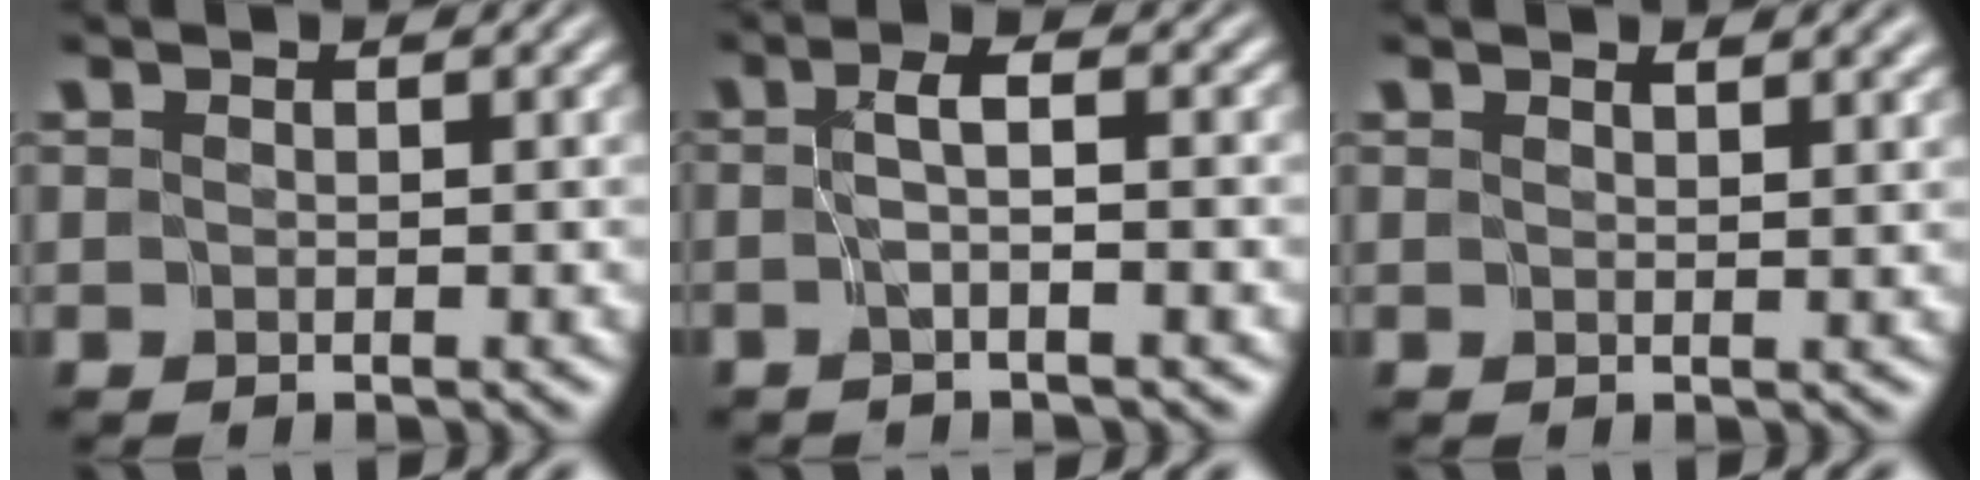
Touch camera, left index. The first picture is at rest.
{"total": 2.2, "force": [-0.4, -0.2, 2.1], "torque": [-0.035, 0.000, -0.008]}
{"total": 1.5, "force": [1.4, 0.2, 0.7], "torque": [-0.012, -0.003, 0.024]}